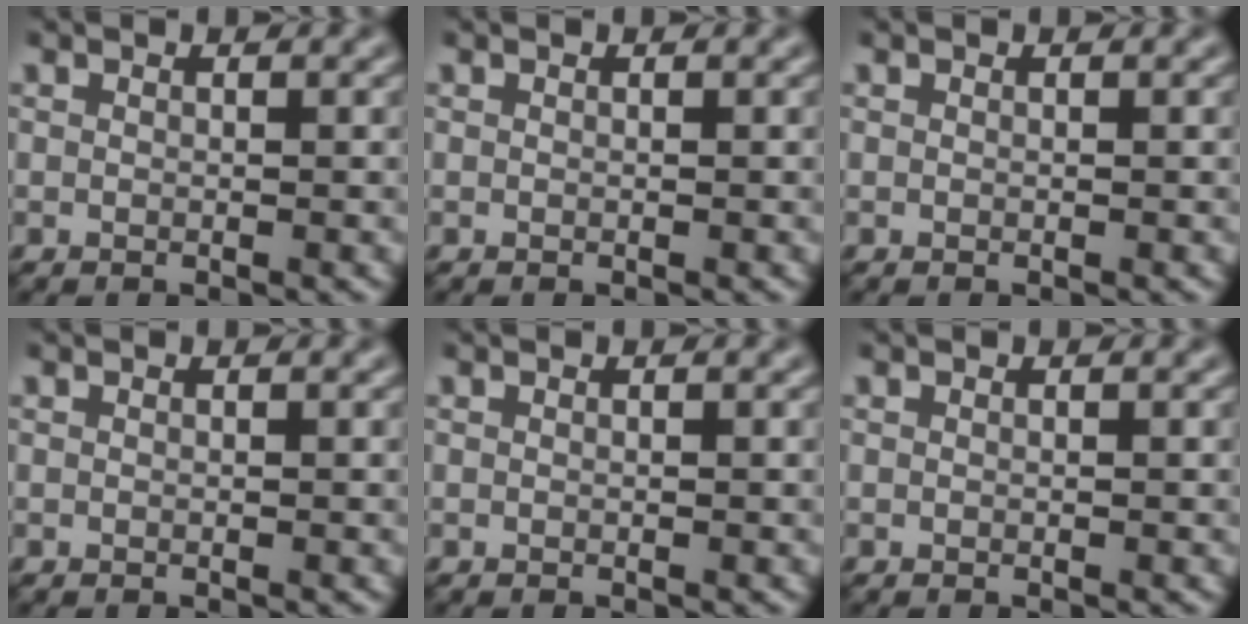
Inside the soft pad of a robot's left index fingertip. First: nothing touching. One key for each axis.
{"total": 0.0}
{"total": 0.0}
{"total": 0.0}
{"total": 0.0}
{"total": 0.0}